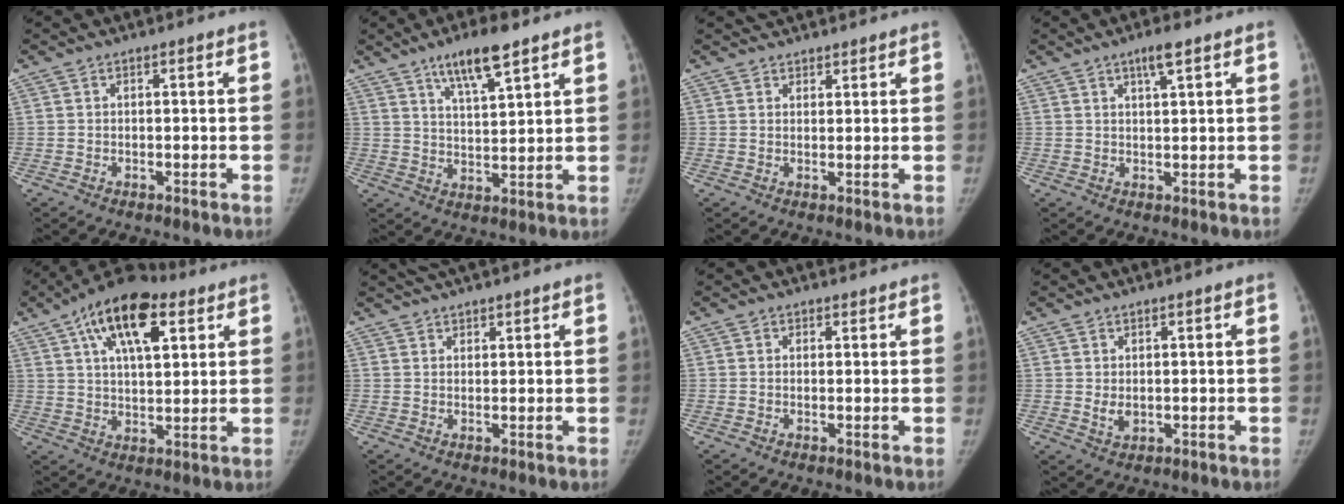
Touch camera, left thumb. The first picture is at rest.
{"total": 9.2, "force": [6.1, 1.9, 6.6], "torque": [-0.107, -0.032, 0.109]}
{"total": 4.1, "force": [3.8, 1.5, 0.7], "torque": [0.017, 0.002, 0.057]}
{"total": 3.5, "force": [2.2, 0.5, 2.7], "torque": [-0.048, -0.008, 0.039]}
{"total": 16.4, "force": [7.7, 7.6, 12.3], "torque": [-0.178, -0.010, 0.124]}
{"total": 4.8, "force": [4.3, 0.9, 1.9], "torque": [-0.016, 0.015, 0.070]}
{"total": 1.0, "force": [0.7, 0.6, -0.2], "torque": [0.011, -0.004, 0.006]}
{"total": 2.3, "force": [0.4, 1.4, 1.8], "torque": [-0.025, -0.009, 0.015]}